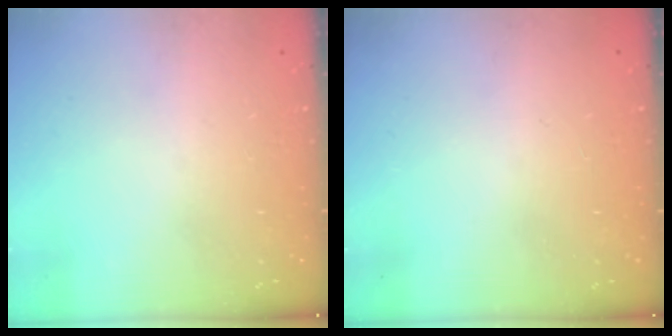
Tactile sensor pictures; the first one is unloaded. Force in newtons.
{"total": 0.0}